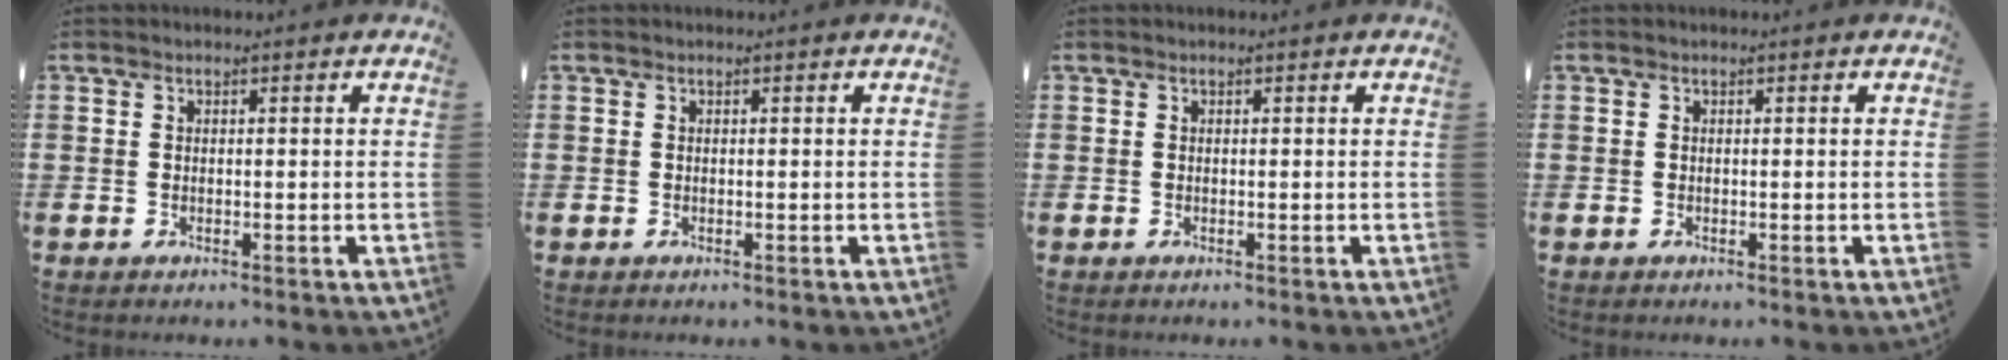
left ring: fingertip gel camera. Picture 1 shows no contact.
{"total": 0.0}
{"total": 0.0}
{"total": 0.0}